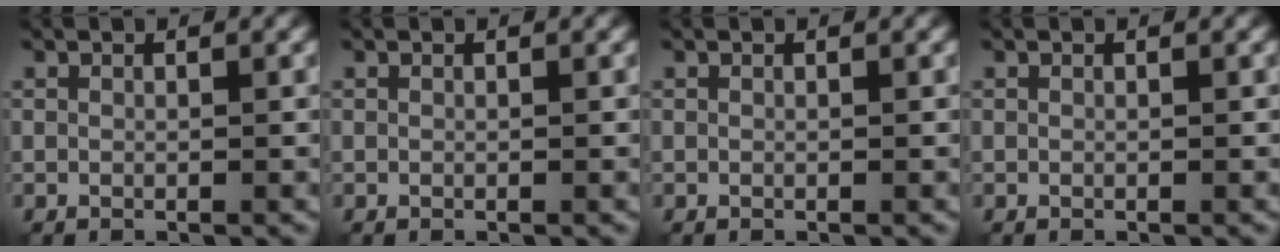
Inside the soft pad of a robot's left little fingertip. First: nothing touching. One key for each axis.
{"total": 0.0}
{"total": 0.0}
{"total": 0.0}